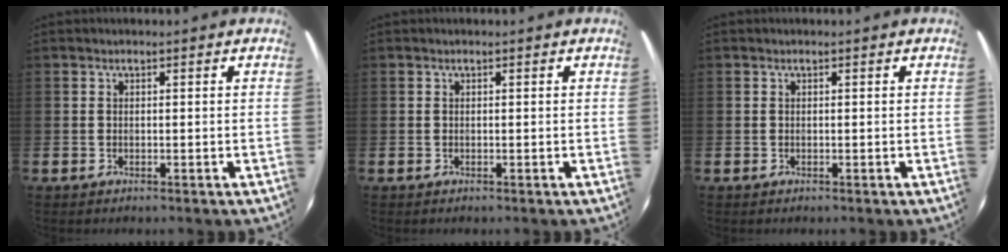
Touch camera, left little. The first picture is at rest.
{"total": 0.0}
{"total": 0.0}